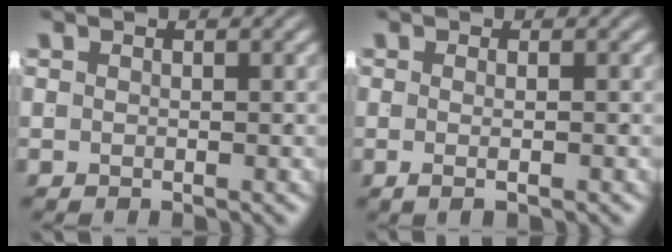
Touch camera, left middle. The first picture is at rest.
{"total": 1.4, "force": [-0.7, -0.6, 1.1], "torque": [-0.019, -0.004, -0.009]}